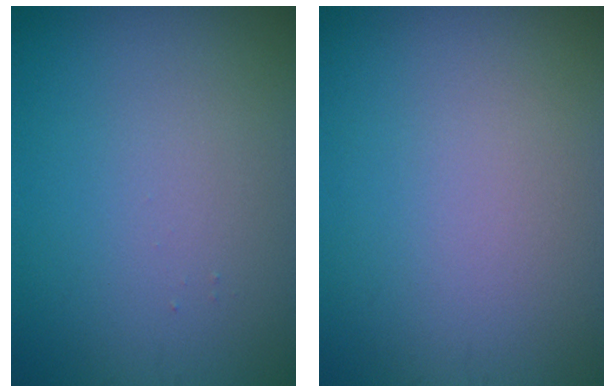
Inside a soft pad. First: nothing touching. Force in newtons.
{"total": 0.0}